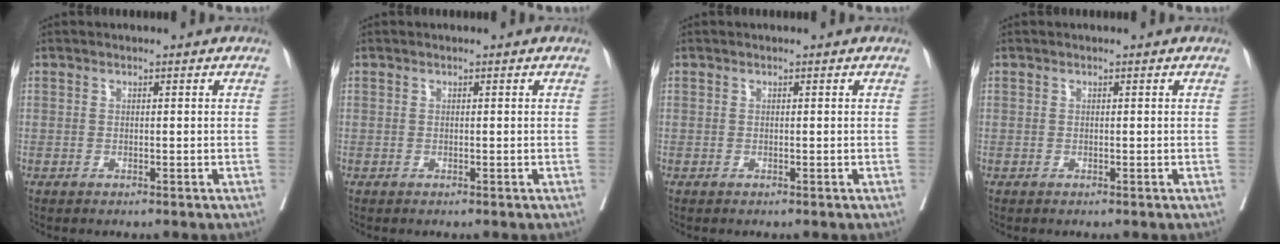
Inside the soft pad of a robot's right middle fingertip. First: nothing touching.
{"total": 0.0}
{"total": 0.0}
{"total": 0.0}